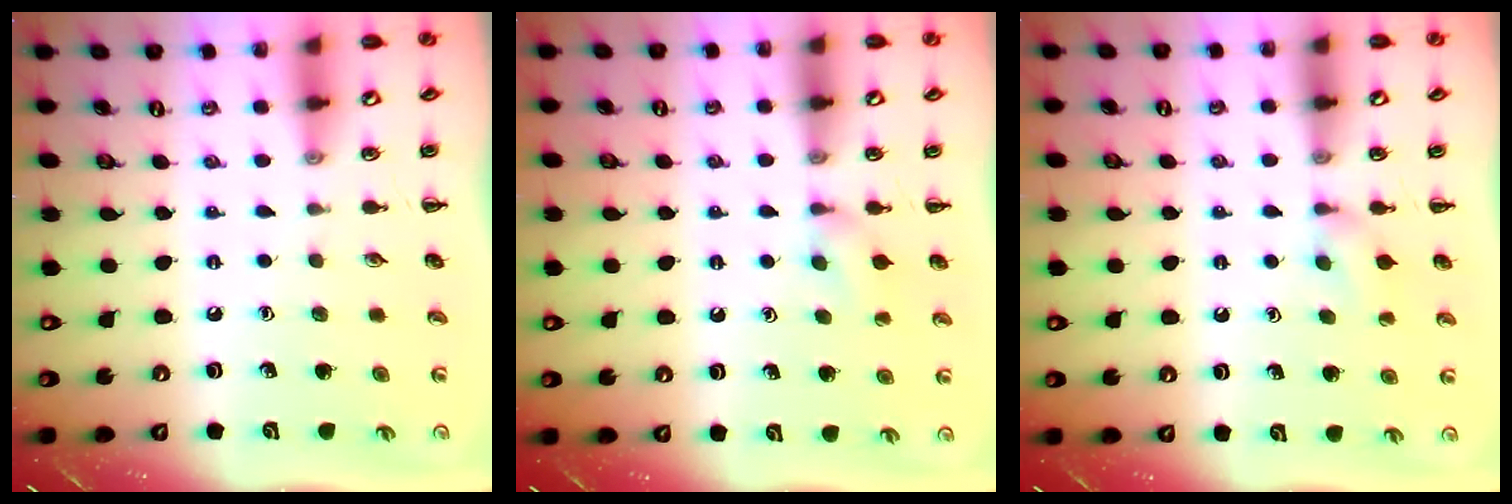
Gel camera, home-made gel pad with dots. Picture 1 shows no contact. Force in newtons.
{"total": 5.4, "press": 5.1, "slide": 1.7}
{"total": 5.4, "press": 5.1, "slide": 1.7}